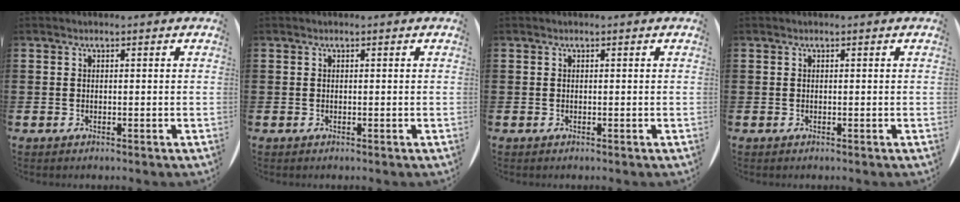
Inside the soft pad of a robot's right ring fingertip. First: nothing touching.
{"total": 0.0}
{"total": 0.0}
{"total": 0.0}